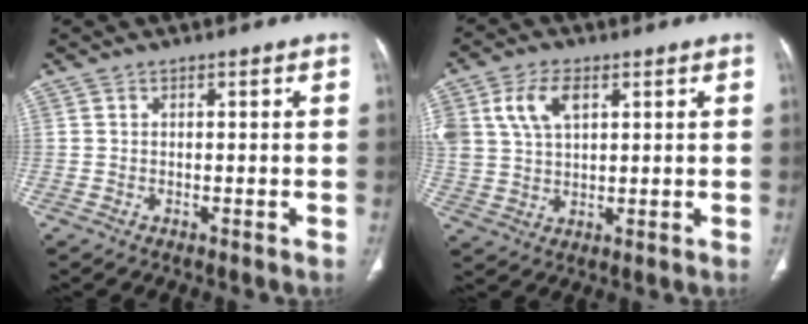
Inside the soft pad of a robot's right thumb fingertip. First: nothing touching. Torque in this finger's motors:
{"motor_torque": [1.59, 1.59, 1.03, 0.35, 0.11]}